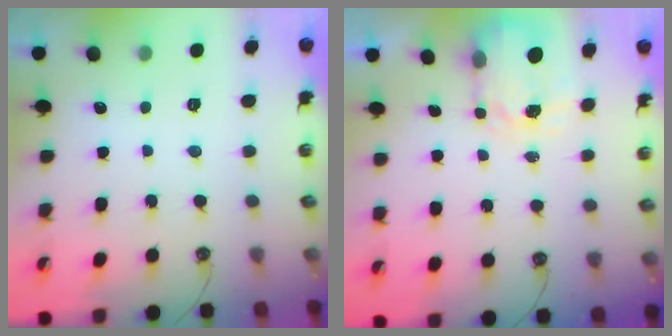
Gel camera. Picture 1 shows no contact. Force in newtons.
{"total": 4.0, "press": 3.9, "slide": 0.6}